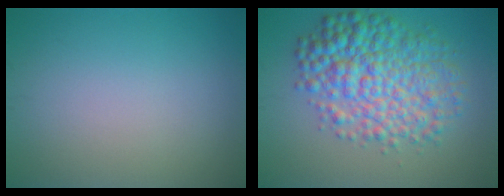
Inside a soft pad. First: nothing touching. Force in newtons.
{"total": 7.9, "press": 7.9, "slide": 0.1}